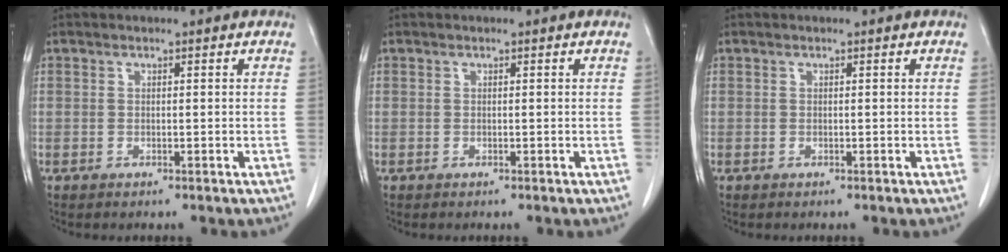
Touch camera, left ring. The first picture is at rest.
{"total": 0.0}
{"total": 0.0}